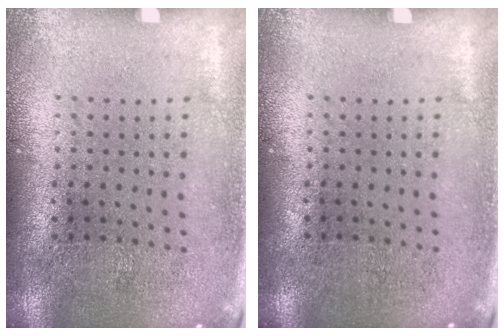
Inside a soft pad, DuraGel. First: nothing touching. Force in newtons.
{"total": 0.0}